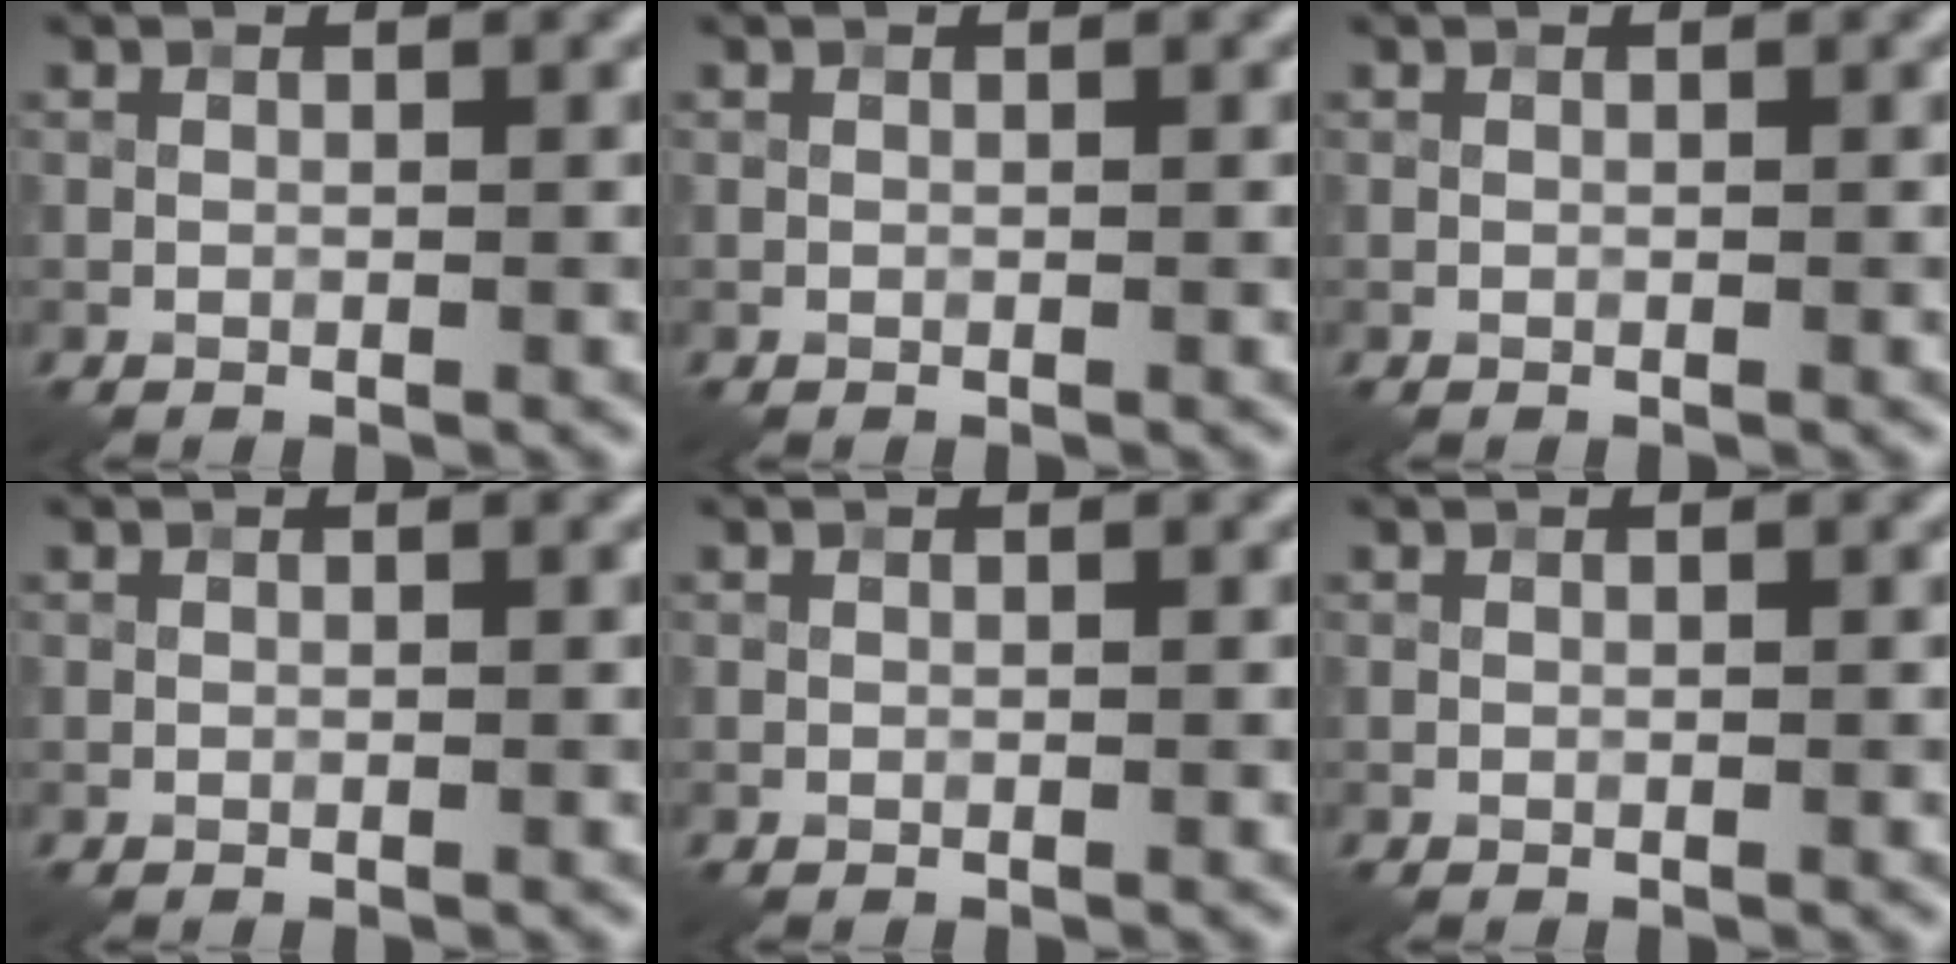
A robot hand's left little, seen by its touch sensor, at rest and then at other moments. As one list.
[{"total": 0.0}, {"total": 0.0}, {"total": 0.0}, {"total": 0.0}, {"total": 0.0}]